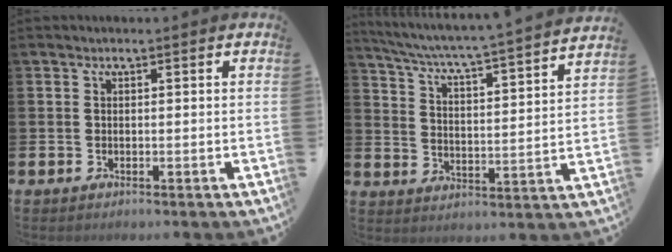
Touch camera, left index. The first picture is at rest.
{"total": 5.2, "force": [4.8, -0.3, 2.0], "torque": [-0.066, -0.047, 0.074]}